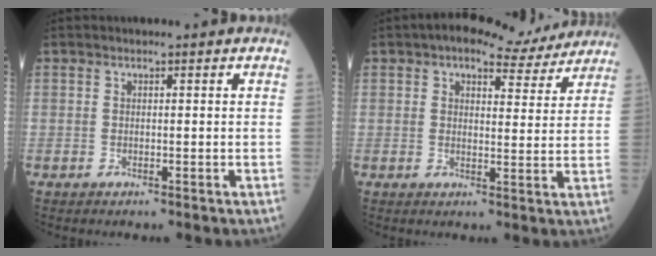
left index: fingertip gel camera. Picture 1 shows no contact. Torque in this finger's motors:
{"motor_torque": [1.15, -0.99, 0.34, 0.04]}